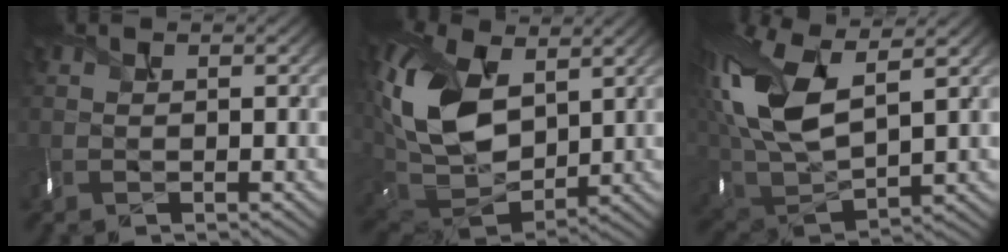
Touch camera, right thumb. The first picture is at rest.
{"total": 14.8, "force": [3.9, 9.7, 10.5], "torque": [-0.253, -0.008, 0.083]}
{"total": 13.5, "force": [4.4, 7.3, 10.4], "torque": [-0.272, 0.001, 0.098]}